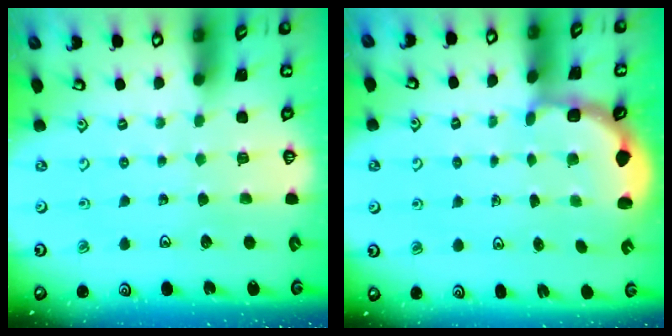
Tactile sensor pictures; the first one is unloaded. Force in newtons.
{"total": 2.8, "press": 2.5, "slide": 1.4}